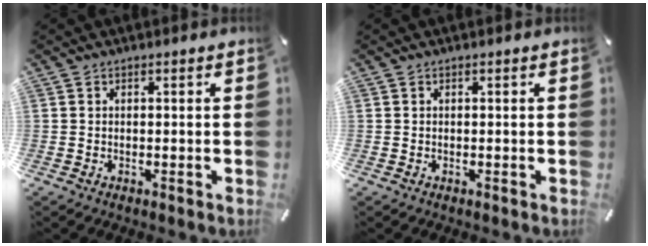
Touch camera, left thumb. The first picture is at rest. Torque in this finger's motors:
{"motor_torque": [0.06, 0.09, -0.01, -0.01, -0.01]}